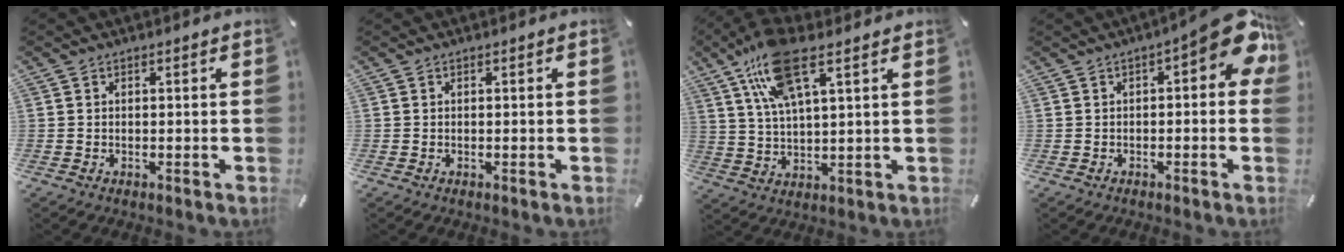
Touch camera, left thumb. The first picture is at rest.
{"total": 0.0}
{"total": 14.4, "force": [8.4, 4.8, 10.6], "torque": [-0.221, -0.009, 0.148]}
{"total": 10.6, "force": [2.7, 3.9, 9.5], "torque": [-0.124, -0.021, 0.046]}